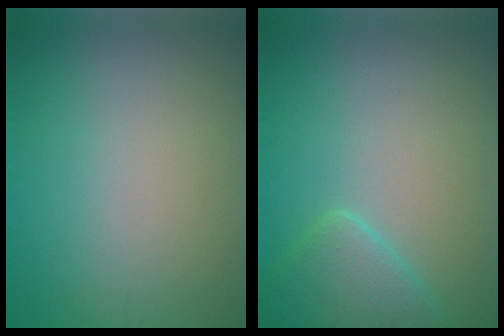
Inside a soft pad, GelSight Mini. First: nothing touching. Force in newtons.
{"total": 3.5, "press": 3.5, "slide": 0.2}